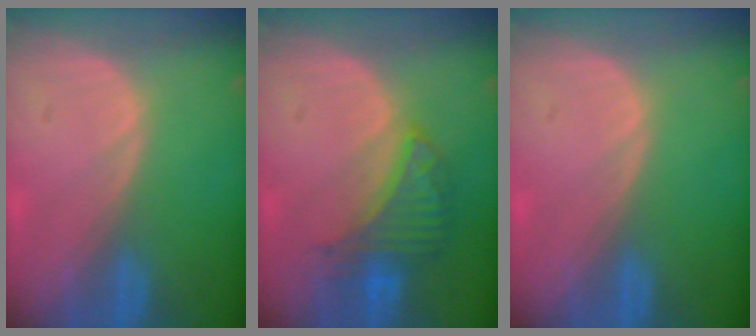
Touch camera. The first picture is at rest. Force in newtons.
{"total": 6.6, "press": 6.1, "slide": 2.5}
{"total": 0.0}